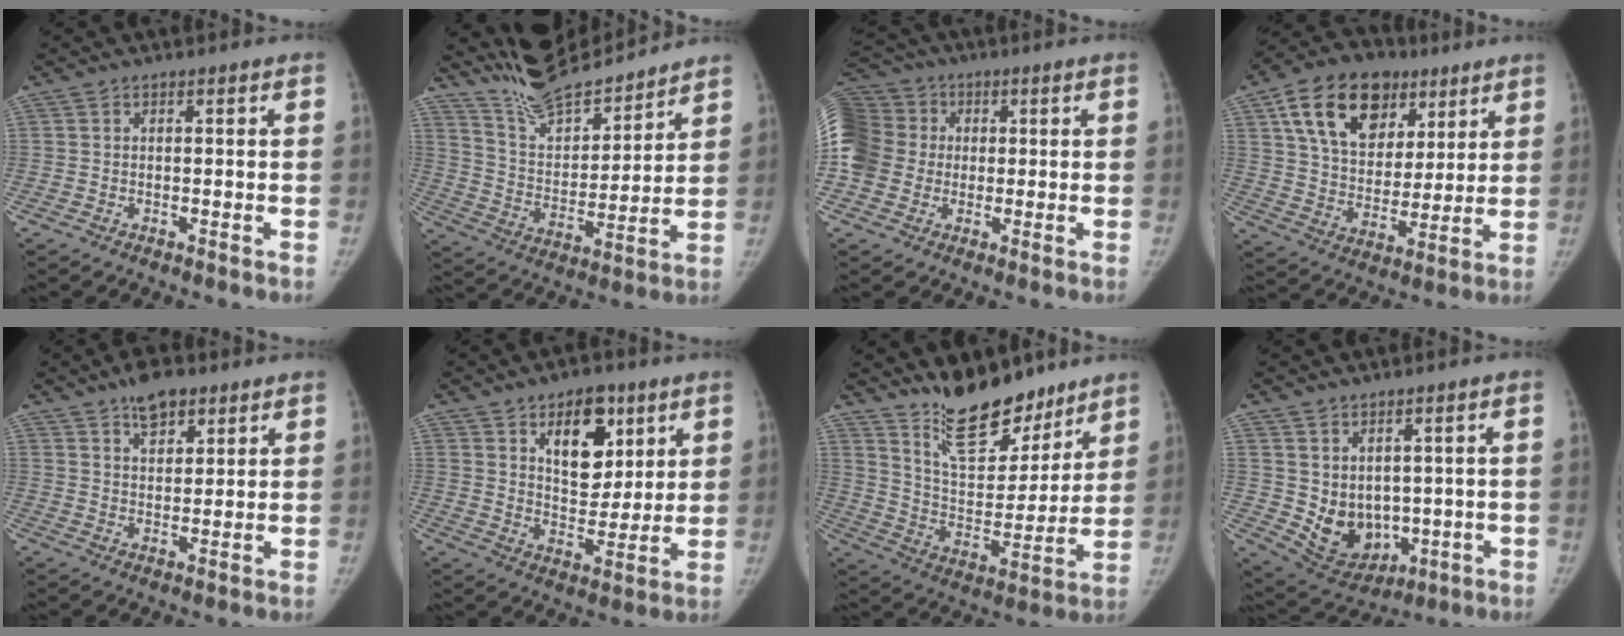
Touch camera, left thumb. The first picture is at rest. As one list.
[{"total": 15.4, "force": [14.3, 3.5, 4.2], "torque": [-0.043, -0.082, 0.262]}, {"total": 16.1, "force": [0.4, 14.3, 7.4], "torque": [-0.179, 0.041, 0.005]}, {"total": 20.0, "force": [9.7, 13.4, 11.1], "torque": [-0.153, -0.019, 0.162]}, {"total": 6.8, "force": [4.6, 3.4, 3.6], "torque": [-0.030, -0.024, 0.073]}, {"total": 12.8, "force": [6.3, 7.7, 8.0], "torque": [-0.072, -0.036, 0.104]}, {"total": 17.6, "force": [14.1, 7.1, 7.8], "torque": [-0.068, -0.101, 0.238]}, {"total": 9.6, "force": [0.5, 7.7, 5.7], "torque": [-0.059, -0.021, 0.041]}]